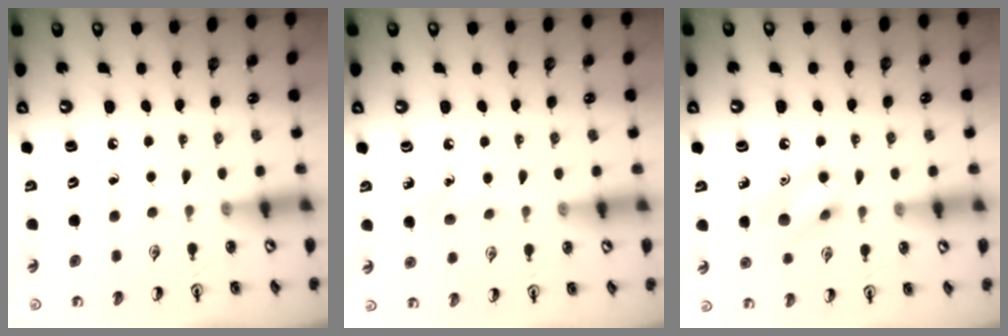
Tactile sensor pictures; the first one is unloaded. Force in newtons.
{"total": 5.8, "press": 5.5, "slide": 1.9}
{"total": 10.2, "press": 10.1, "slide": 0.9}